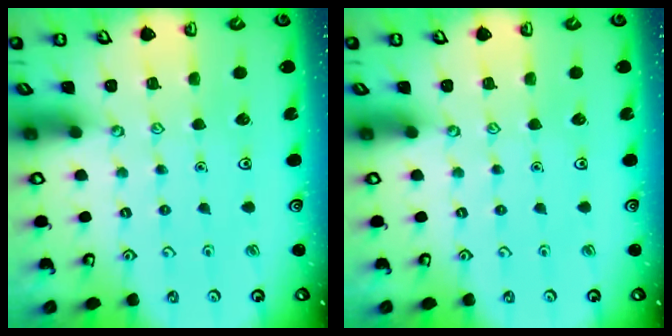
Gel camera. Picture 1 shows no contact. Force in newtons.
{"total": 0.0}